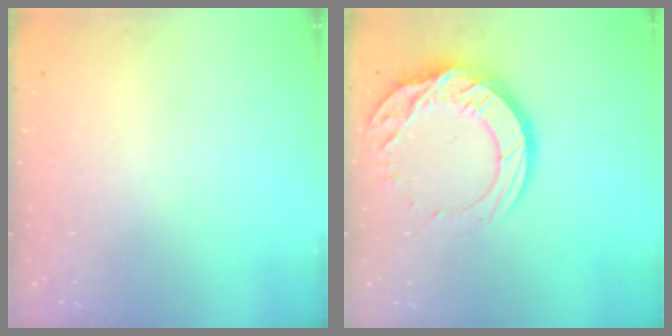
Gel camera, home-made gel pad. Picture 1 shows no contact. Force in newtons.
{"total": 15.5, "press": 15.5, "slide": 1.1}